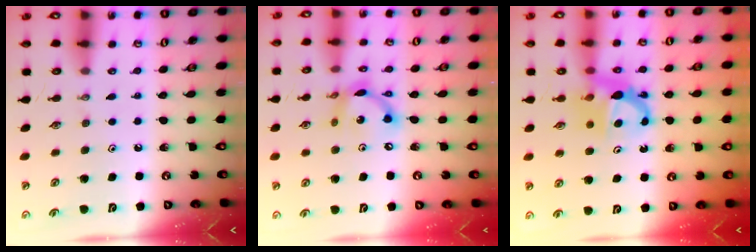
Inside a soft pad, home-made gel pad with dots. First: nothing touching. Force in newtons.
{"total": 11.4, "press": 11.3, "slide": 1.0}
{"total": 7.2, "press": 7.2, "slide": 0.1}